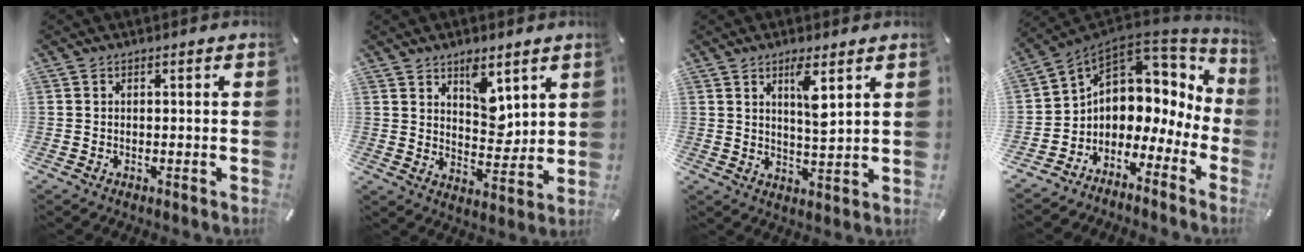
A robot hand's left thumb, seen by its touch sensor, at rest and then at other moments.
{"total": 7.9, "force": [4.5, 5.0, 4.1], "torque": [-0.042, -0.030, 0.076]}
{"total": 6.3, "force": [3.5, 1.4, 5.1], "torque": [-0.087, -0.017, 0.055]}
{"total": 7.0, "force": [2.4, 6.2, 2.1], "torque": [-0.052, -0.049, 0.043]}